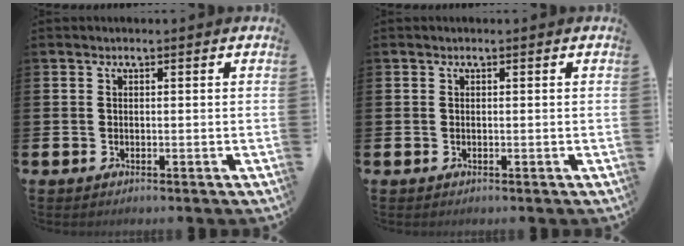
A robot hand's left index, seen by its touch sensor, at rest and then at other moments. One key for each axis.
{"total": 0.0}